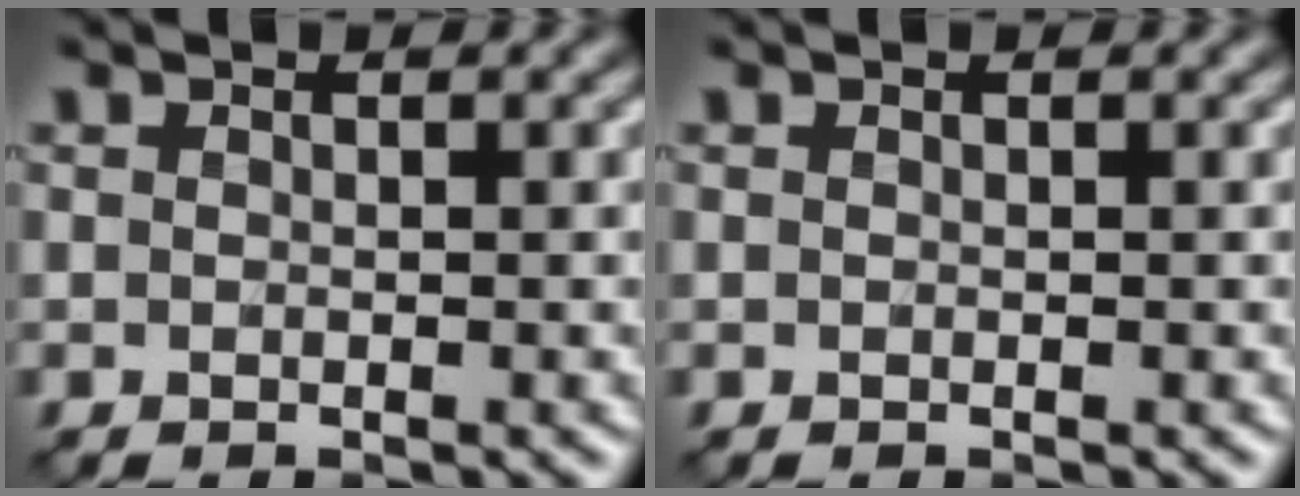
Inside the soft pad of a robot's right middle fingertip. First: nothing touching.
{"total": 0.0}